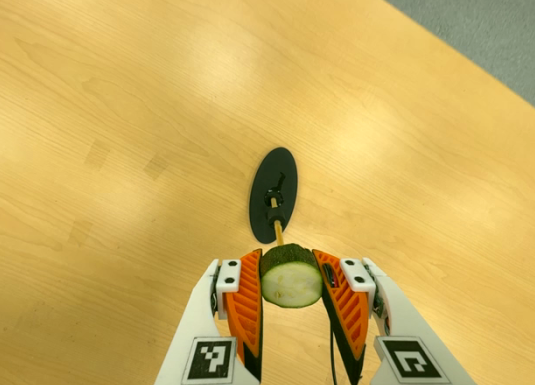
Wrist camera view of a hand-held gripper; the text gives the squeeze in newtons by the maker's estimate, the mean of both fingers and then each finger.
{"total": 10.1, "left": 9.3, "right": 10.9}